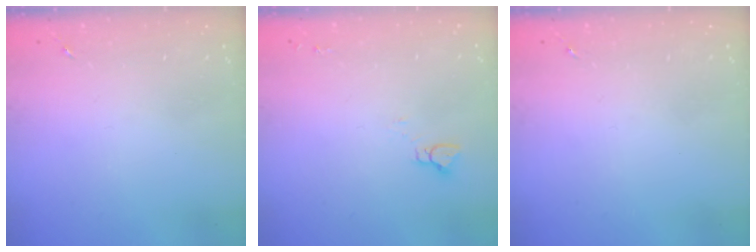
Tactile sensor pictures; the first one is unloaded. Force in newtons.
{"total": 3.6, "press": 3.6, "slide": 0.3}
{"total": 0.0}